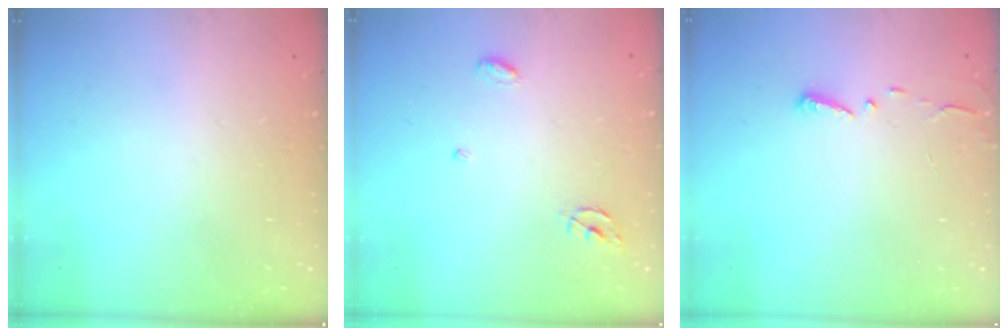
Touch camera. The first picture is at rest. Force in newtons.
{"total": 3.9, "press": 3.9, "slide": 0.2}
{"total": 3.0, "press": 2.9, "slide": 0.3}